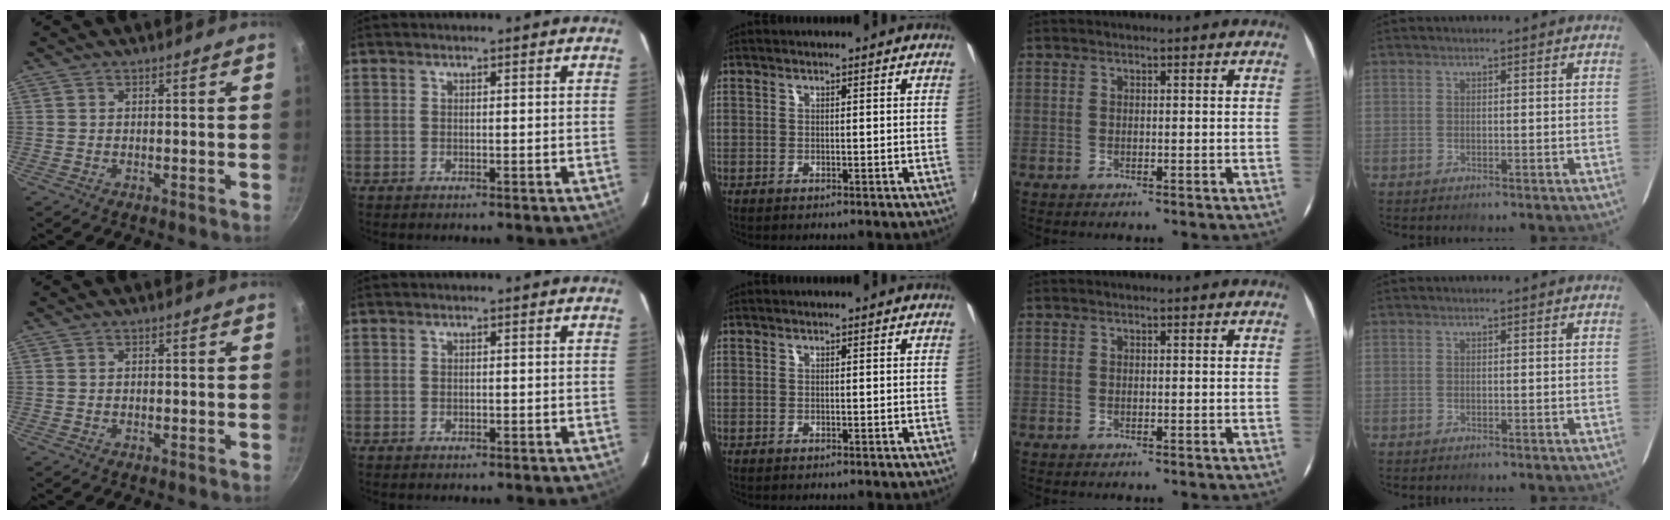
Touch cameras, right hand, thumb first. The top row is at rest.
{"thumb": {"total": 0.6, "force": [-0.1, 0.4, 0.3], "torque": [-0.005, 0.003, -0.001]}, "index": {"total": 0.7, "force": [-0.3, 0.6, 0.2], "torque": [-0.002, -0.001, -0.003]}}